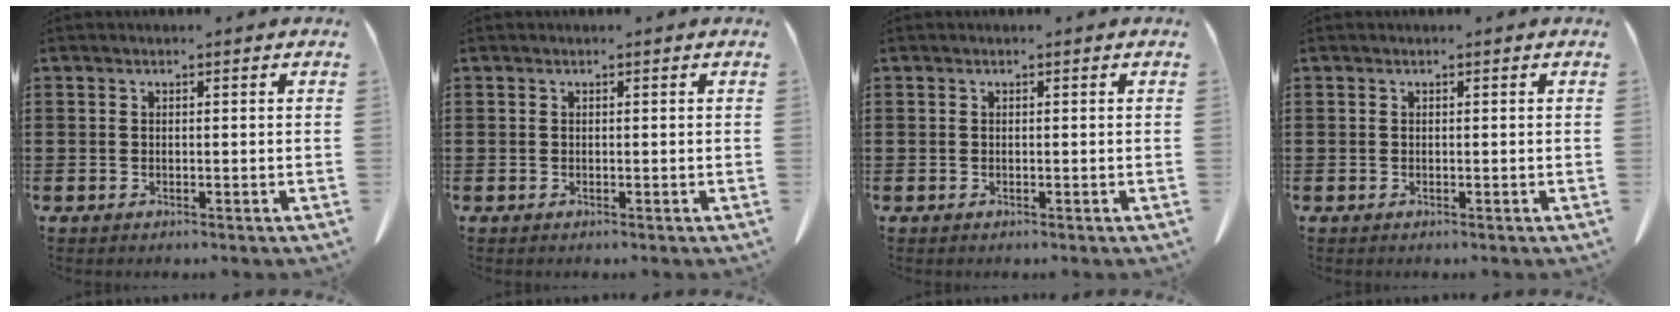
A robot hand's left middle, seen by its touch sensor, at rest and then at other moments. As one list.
[{"total": 0.0}, {"total": 0.0}, {"total": 0.0}]